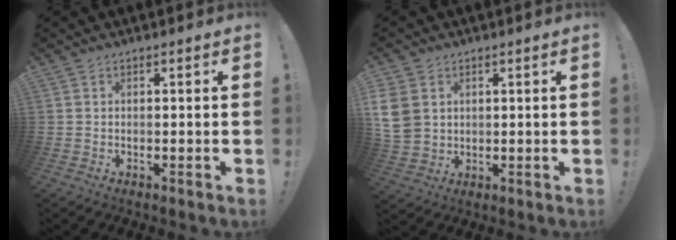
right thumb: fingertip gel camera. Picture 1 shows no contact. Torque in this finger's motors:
{"motor_torque": [-0.11, 0.66, 0.83, 0.13, 0.01]}